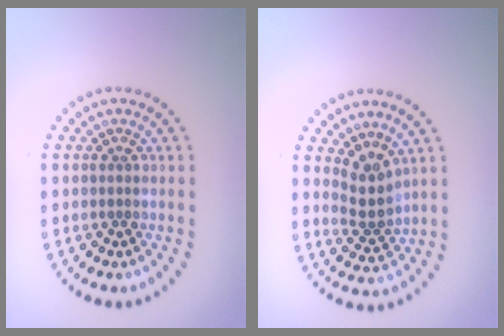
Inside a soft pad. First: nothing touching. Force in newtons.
{"total": 2.8, "press": 2.0, "slide": 1.9}